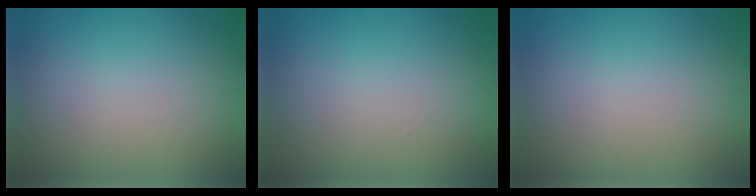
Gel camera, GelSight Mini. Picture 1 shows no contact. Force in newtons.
{"total": 0.0}
{"total": 0.0}